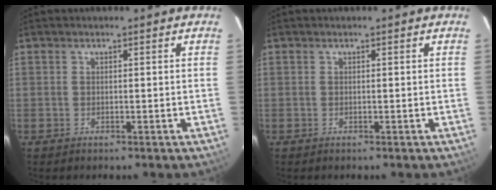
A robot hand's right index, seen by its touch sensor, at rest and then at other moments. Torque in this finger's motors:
{"motor_torque": [0.00, 0.00, 0.03, 0.00]}